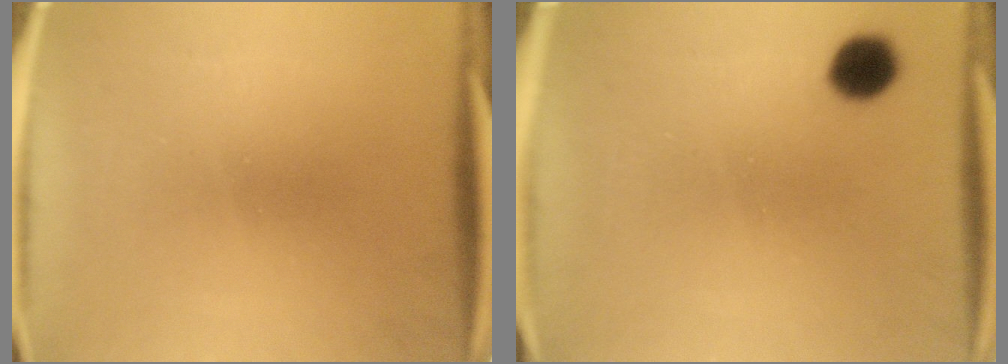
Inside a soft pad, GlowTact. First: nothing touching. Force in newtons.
{"total": 5.3}